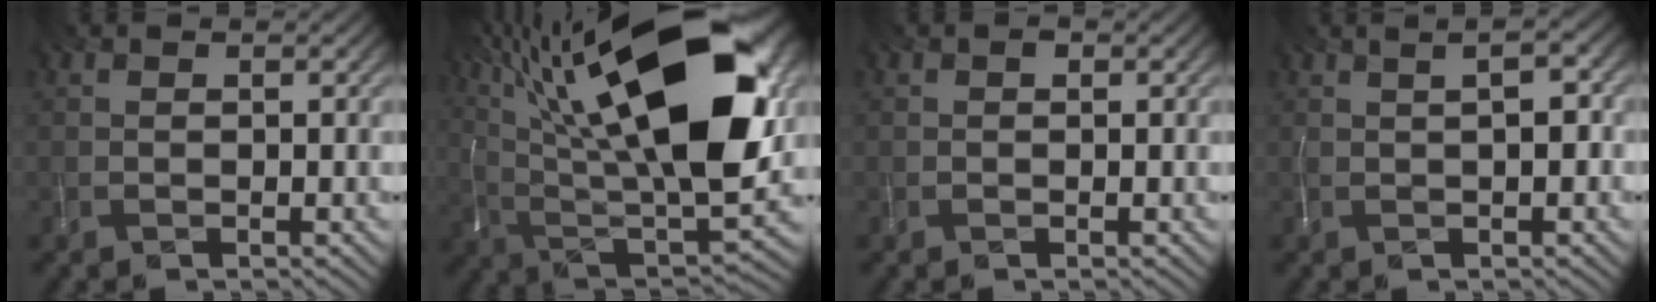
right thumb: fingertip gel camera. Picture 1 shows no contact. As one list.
[{"total": 22.0, "force": [8.5, 8.2, 18.6], "torque": [-0.331, 0.044, 0.141]}, {"total": 0.5, "force": [0.1, 0.4, 0.3], "torque": [-0.005, 0.002, 0.000]}, {"total": 3.1, "force": [0.9, 0.9, 2.9], "torque": [-0.050, 0.010, 0.015]}]